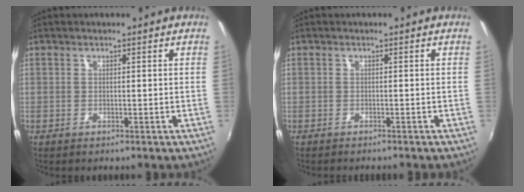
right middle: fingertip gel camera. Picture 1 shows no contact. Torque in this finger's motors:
{"motor_torque": [0.04, -0.15, 0.01, 0.01]}